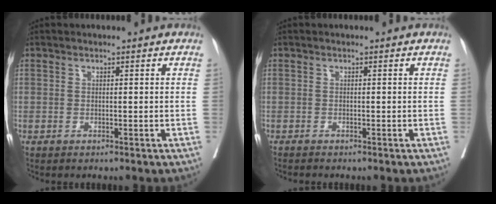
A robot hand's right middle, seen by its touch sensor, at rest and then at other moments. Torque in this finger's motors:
{"motor_torque": [-0.13, 0.14, 0.02, 0.00]}